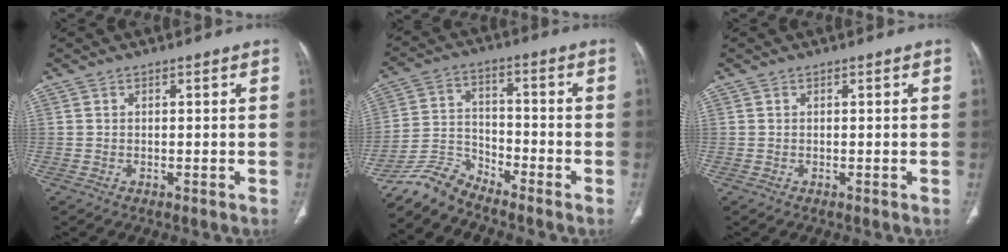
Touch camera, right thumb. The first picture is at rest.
{"total": 6.9, "force": [-6.9, 0.9, 0.1], "torque": [-0.005, 0.053, -0.142]}
{"total": 0.0}